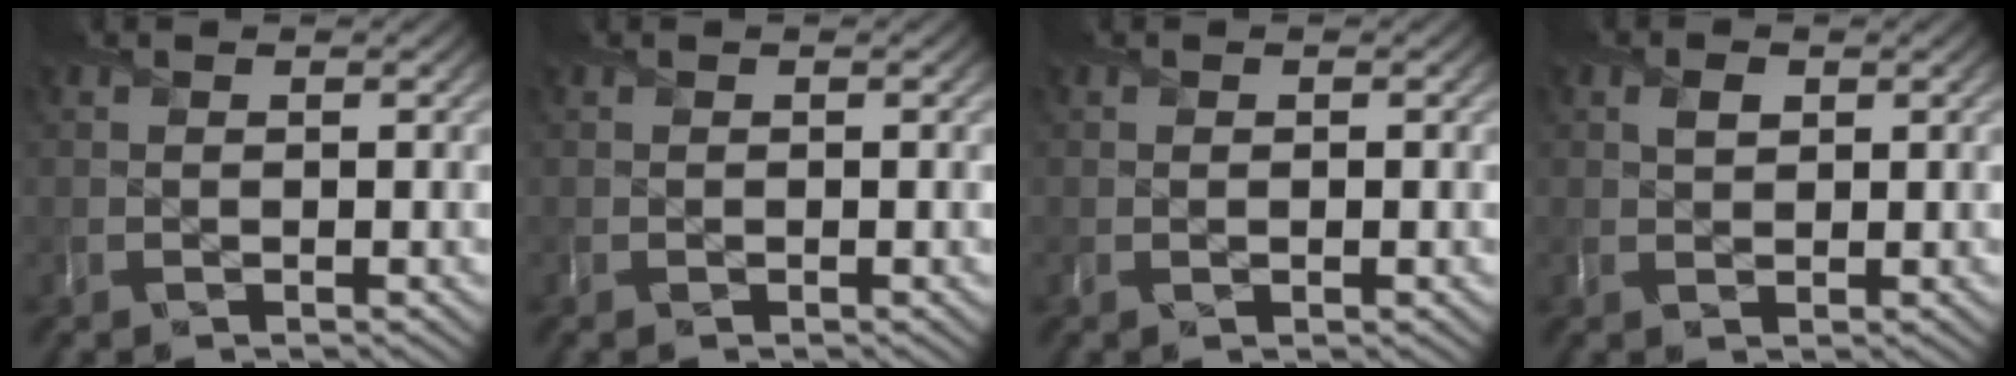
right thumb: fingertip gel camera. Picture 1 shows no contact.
{"total": 0.0}
{"total": 0.0}
{"total": 1.6, "force": [0.7, 1.2, 0.8], "torque": [-0.017, -0.003, 0.013]}